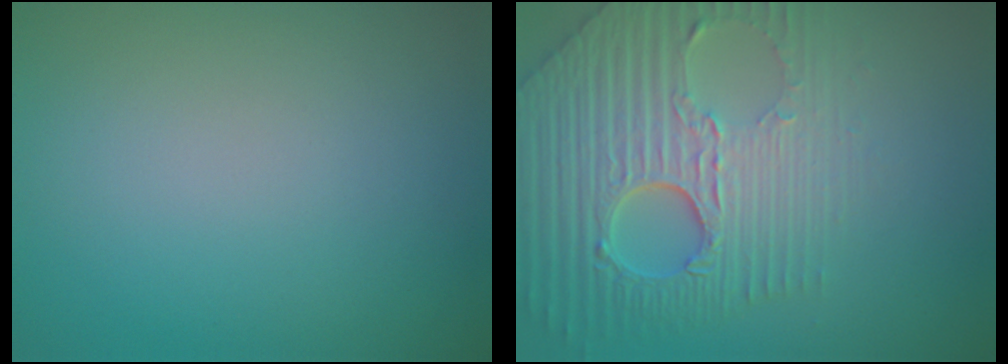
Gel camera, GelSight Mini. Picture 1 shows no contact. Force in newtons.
{"total": 8.7, "press": 6.0, "slide": 6.3}